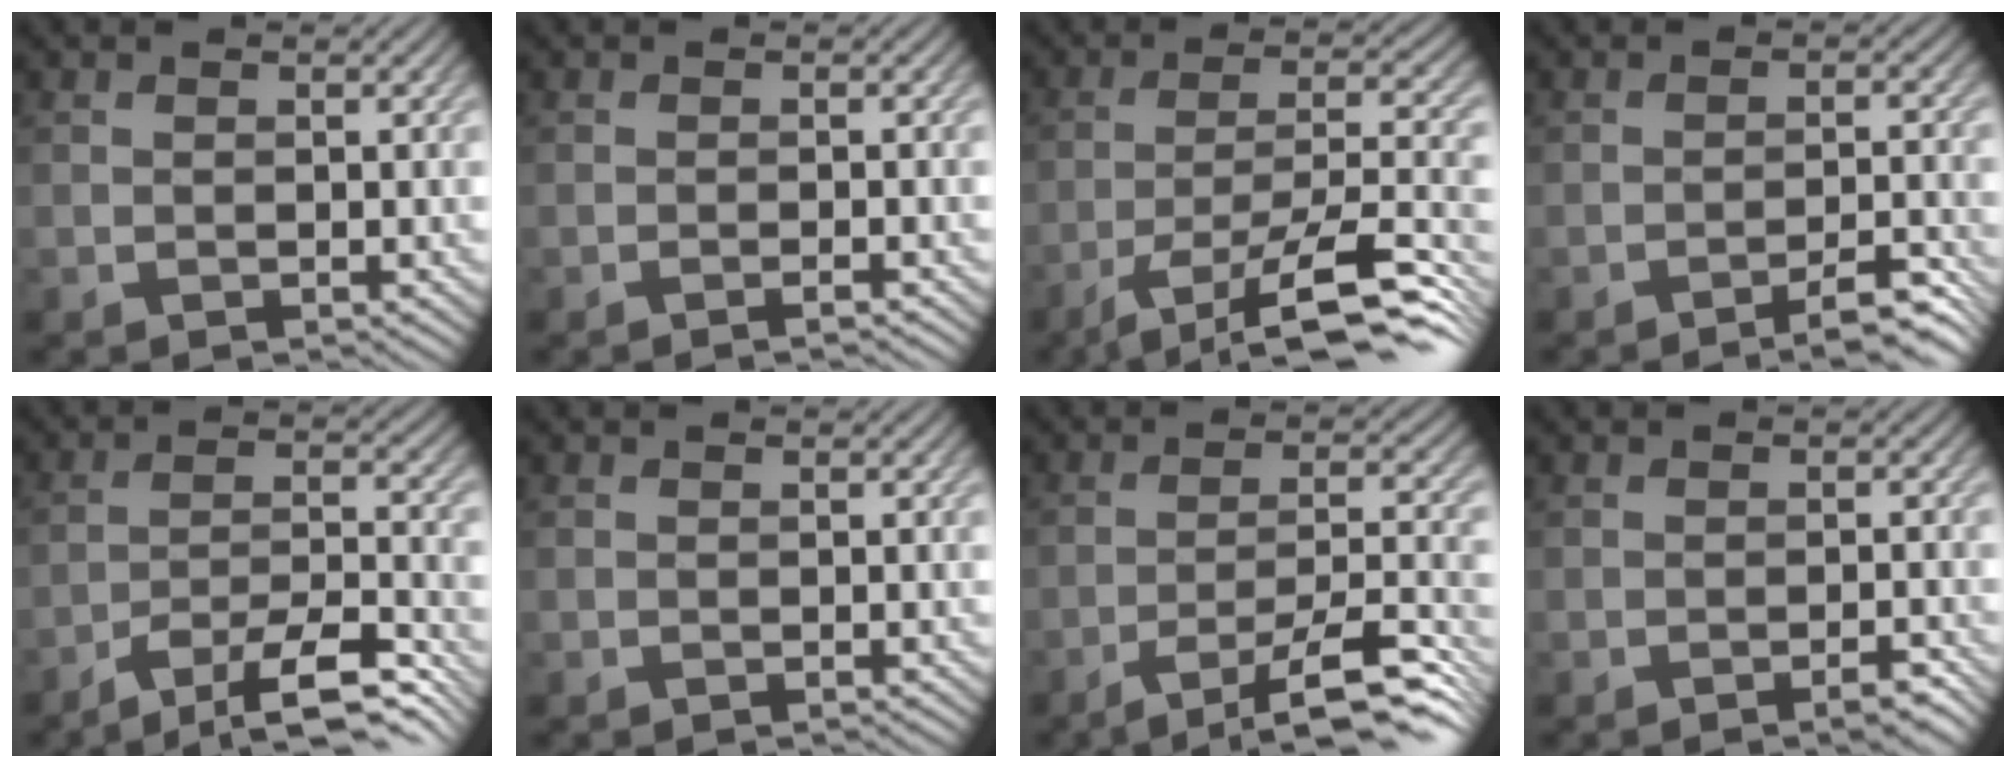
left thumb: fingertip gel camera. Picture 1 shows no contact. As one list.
[{"total": 1.2, "force": [-0.8, 0.1, 0.9], "torque": [-0.012, 0.003, -0.020]}, {"total": 13.8, "force": [-9.2, 3.5, 9.6], "torque": [-0.173, -0.005, -0.146]}, {"total": 4.9, "force": [-3.6, 0.8, 3.3], "torque": [-0.047, 0.008, -0.054]}, {"total": 10.7, "force": [-8.2, 2.4, 6.5], "torque": [-0.130, 0.002, -0.130]}, {"total": 0.0}, {"total": 10.5, "force": [-7.3, 1.8, 7.4], "torque": [-0.134, 0.007, -0.115]}, {"total": 1.8, "force": [-1.2, 0.4, 1.3], "torque": [-0.017, 0.002, -0.018]}]